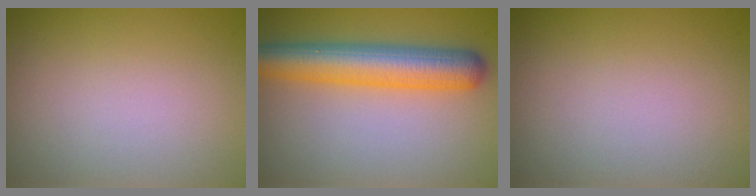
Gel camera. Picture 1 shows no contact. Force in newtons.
{"total": 6.8, "press": 6.8, "slide": 0.1}
{"total": 0.0}